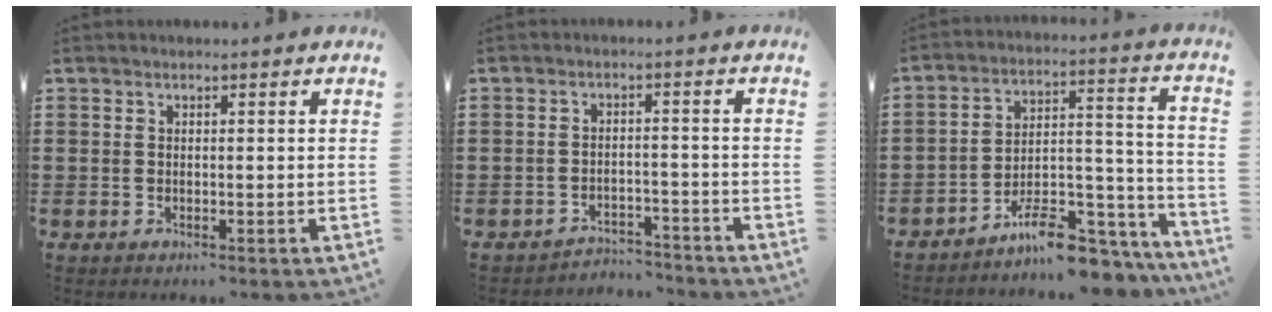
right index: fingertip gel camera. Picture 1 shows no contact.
{"total": 3.4, "force": [-3.4, 0.5, 0.2], "torque": [-0.009, -0.001, -0.070]}
{"total": 9.2, "force": [-8.1, 2.0, 3.8], "torque": [-0.045, 0.029, -0.149]}